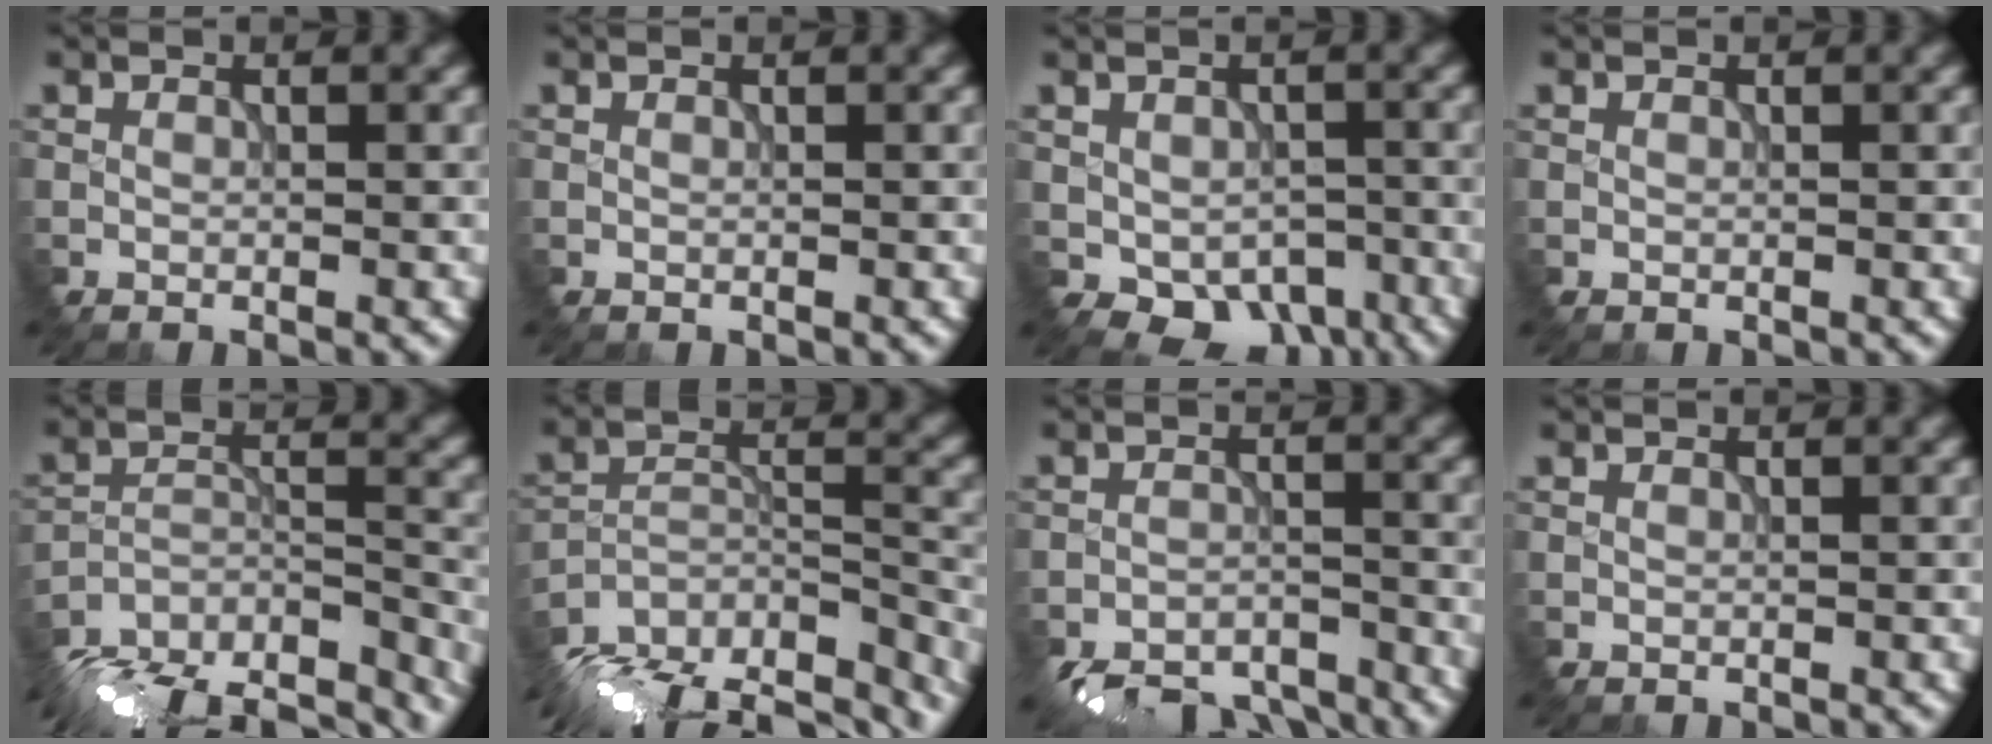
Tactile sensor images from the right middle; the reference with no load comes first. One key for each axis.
{"total": 0.0}
{"total": 6.1, "fx": -2.6, "fy": 4.3, "fz": 3.5, "tx": -0.050, "ty": -0.028, "tz": -0.019}
{"total": 0.0}
{"total": 16.7, "fx": -15.5, "fy": 4.7, "fz": 4.1, "tx": -0.056, "ty": -0.003, "tz": -0.200}
{"total": 14.9, "fx": -13.3, "fy": 5.0, "fz": 4.7, "tx": -0.076, "ty": -0.001, "tz": -0.173}
{"total": 9.1, "fx": -8.2, "fy": 3.0, "fz": 2.2, "tx": -0.021, "ty": -0.020, "tz": -0.114}
{"total": 0.0}